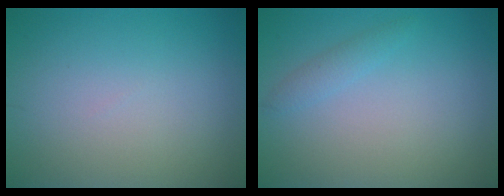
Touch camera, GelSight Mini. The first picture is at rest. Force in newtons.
{"total": 1.1, "press": 1.1, "slide": 0.1}